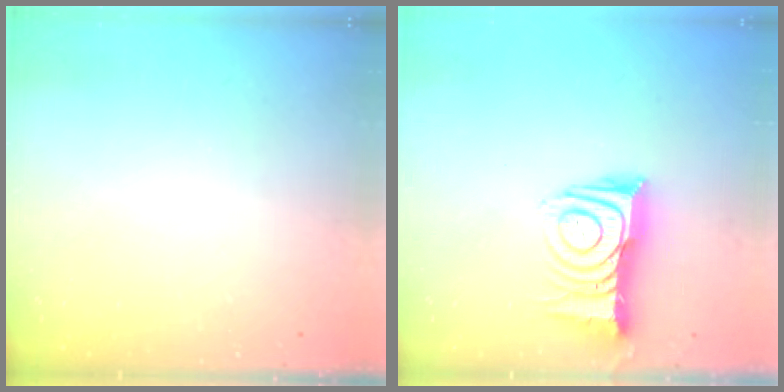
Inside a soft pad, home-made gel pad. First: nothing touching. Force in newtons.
{"total": 12.6, "press": 12.5, "slide": 1.0}